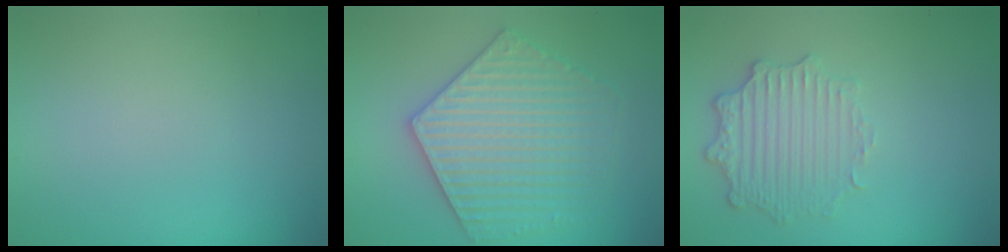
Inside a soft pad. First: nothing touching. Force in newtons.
{"total": 6.1, "press": 6.1, "slide": 0.9}
{"total": 2.9, "press": 2.4, "slide": 1.6}